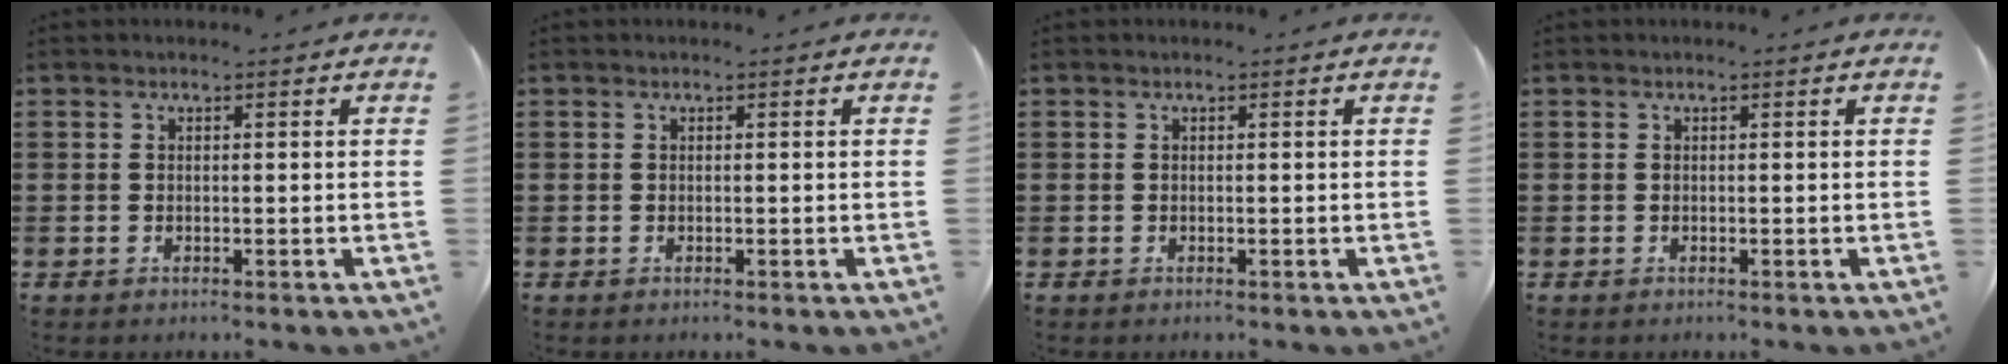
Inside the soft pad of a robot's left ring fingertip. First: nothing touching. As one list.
[{"total": 0.0}, {"total": 0.0}, {"total": 0.0}]